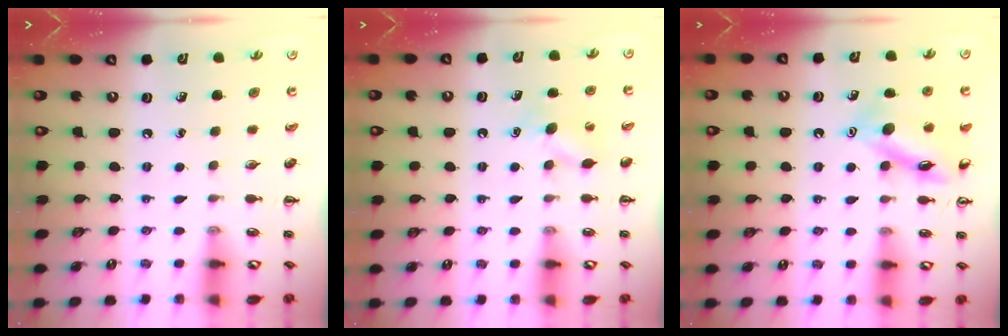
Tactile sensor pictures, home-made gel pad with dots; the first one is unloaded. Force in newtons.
{"total": 6.2, "press": 6.0, "slide": 1.4}
{"total": 13.1, "press": 13.0, "slide": 1.1}